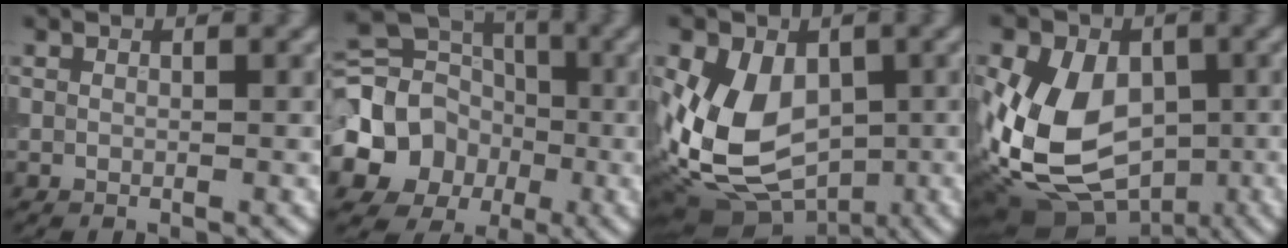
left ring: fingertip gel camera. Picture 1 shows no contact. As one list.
[{"total": 11.9, "force": [-2.6, 10.7, 4.6], "torque": [-0.104, -0.004, -0.072]}, {"total": 9.7, "force": [-1.1, 6.9, 6.7], "torque": [-0.134, -0.016, -0.020]}, {"total": 12.8, "force": [-2.0, 9.4, 8.5], "torque": [-0.153, -0.010, -0.027]}]